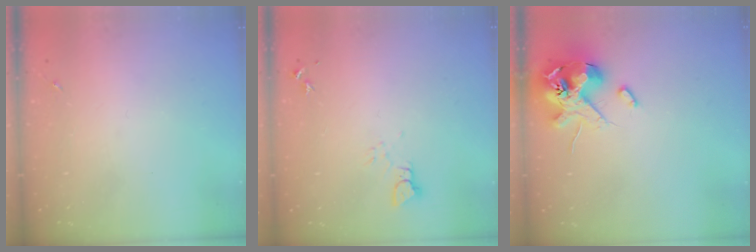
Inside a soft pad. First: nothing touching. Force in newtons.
{"total": 3.2, "press": 3.2, "slide": 0.1}
{"total": 14.7, "press": 14.5, "slide": 2.1}